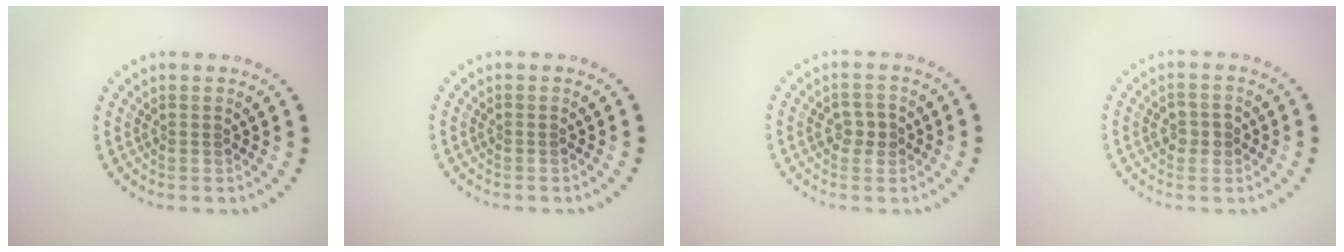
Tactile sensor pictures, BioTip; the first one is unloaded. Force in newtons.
{"total": 0.0}
{"total": 1.8, "press": 1.8, "slide": 0.4}
{"total": 1.8, "press": 1.8, "slide": 0.1}